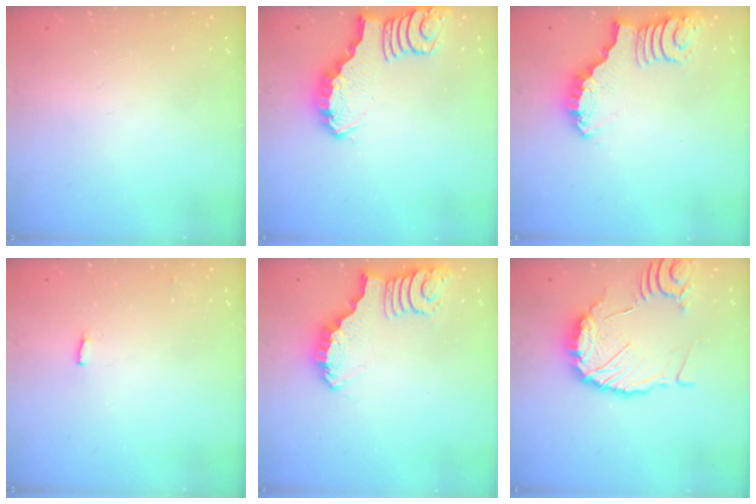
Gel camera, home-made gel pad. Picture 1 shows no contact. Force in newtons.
{"total": 2.5, "press": 2.5, "slide": 0.2}
{"total": 2.9, "press": 2.9, "slide": 0.1}
{"total": 2.7, "press": 2.6, "slide": 0.5}
{"total": 2.9, "press": 2.9, "slide": 0.1}
{"total": 11.9, "press": 11.8, "slide": 1.3}